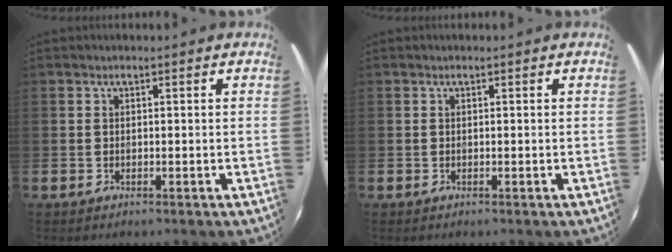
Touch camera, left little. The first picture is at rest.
{"total": 0.0}